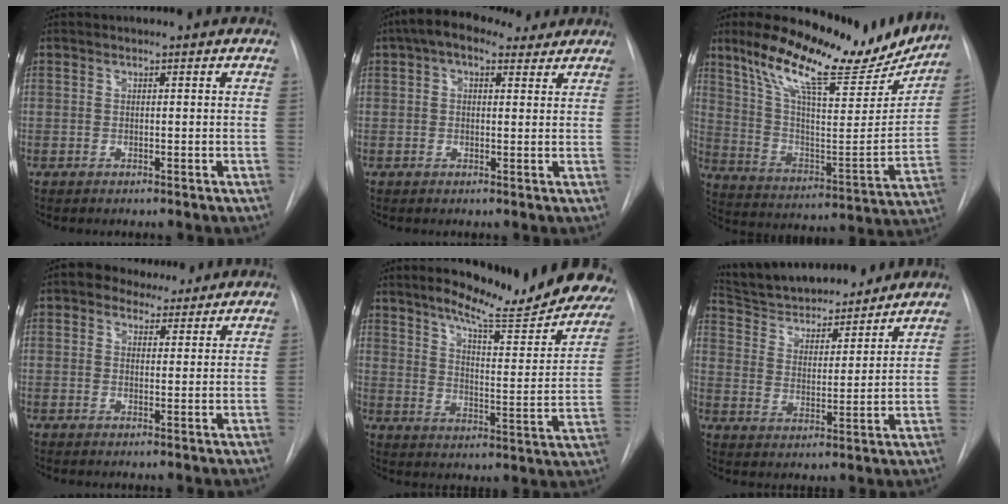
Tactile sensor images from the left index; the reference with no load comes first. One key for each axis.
{"total": 7.1, "fx": 4.8, "fy": 3.4, "fz": 4.0, "tx": -0.069, "ty": 0.043, "tz": 0.074}
{"total": 23.5, "fx": 18.8, "fy": 5.7, "fz": 12.9, "tx": -0.212, "ty": -0.013, "tz": 0.286}
{"total": 5.2, "fx": 4.0, "fy": 2.8, "fz": 1.8, "tx": -0.027, "ty": 0.019, "tz": 0.063}
{"total": 22.6, "fx": 19.9, "fy": 2.4, "fz": 10.4, "tx": -0.143, "ty": -0.076, "tz": 0.250}
{"total": 17.3, "fx": 15.8, "fy": 4.1, "fz": 5.6, "tx": -0.089, "ty": 0.013, "tz": 0.253}